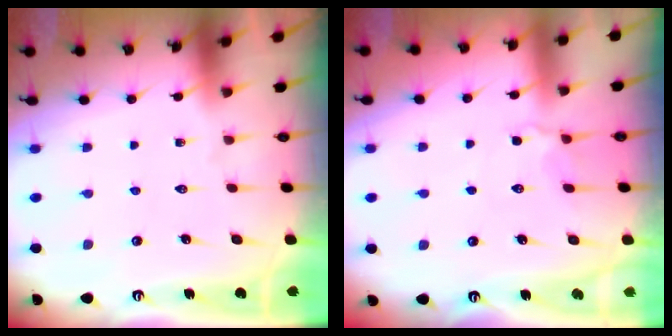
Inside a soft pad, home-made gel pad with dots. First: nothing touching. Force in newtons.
{"total": 3.2, "press": 3.0, "slide": 1.0}